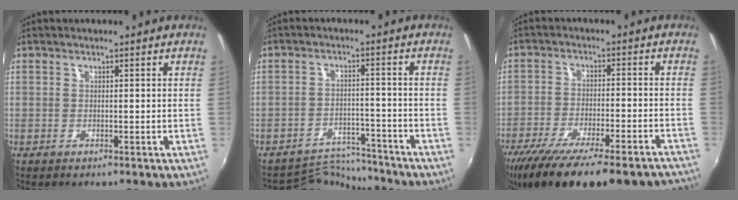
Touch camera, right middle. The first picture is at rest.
{"total": 6.8, "force": [-6.7, 1.2, -0.6], "torque": [-0.009, 0.008, -0.110]}
{"total": 25.1, "force": [-20.3, 6.2, 13.4], "torque": [-0.243, -0.055, -0.292]}